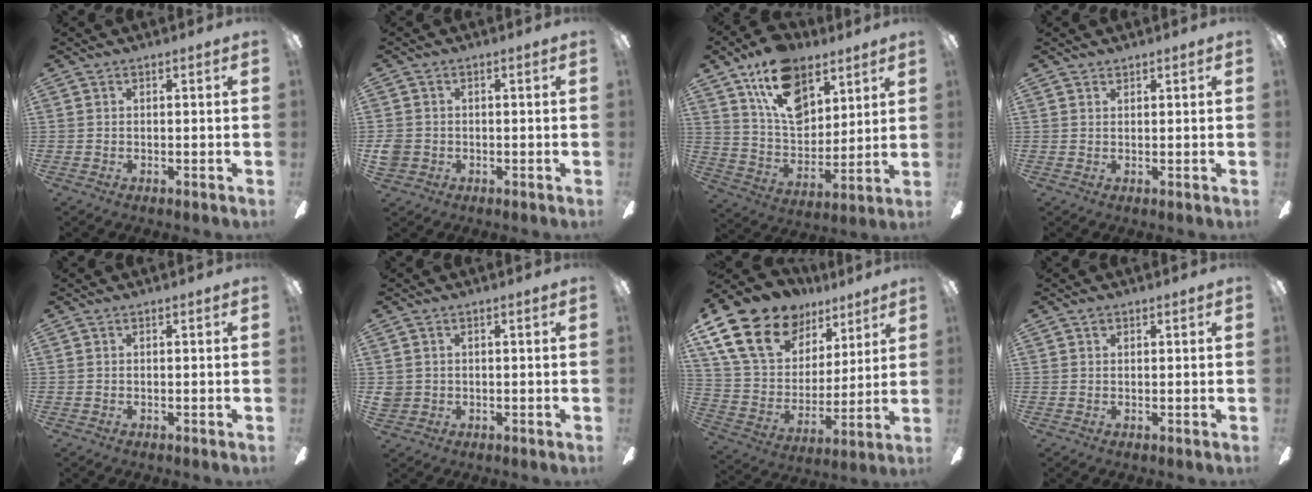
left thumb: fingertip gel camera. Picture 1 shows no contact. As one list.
[{"total": 3.6, "force": [-0.3, 3.4, 1.2], "torque": [-0.030, 0.006, -0.005]}, {"total": 17.4, "force": [10.3, 10.5, 9.2], "torque": [-0.149, -0.044, 0.189]}, {"total": 1.2, "force": [1.1, 0.4, -0.1], "torque": [0.001, -0.001, 0.022]}, {"total": 0.0}, {"total": 2.4, "force": [0.7, 2.3, 0.3], "torque": [-0.011, 0.005, 0.014]}, {"total": 21.2, "force": [13.0, 13.4, 10.2], "torque": [-0.204, -0.072, 0.246]}, {"total": 0.9, "force": [0.6, 0.6, 0.3], "torque": [-0.008, 0.002, 0.011]}]